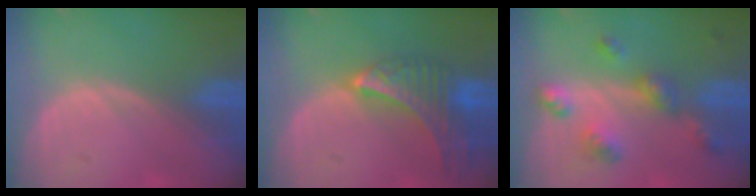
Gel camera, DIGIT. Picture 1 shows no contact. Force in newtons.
{"total": 9.0, "press": 8.0, "slide": 4.2}
{"total": 6.8, "press": 6.0, "slide": 3.3}